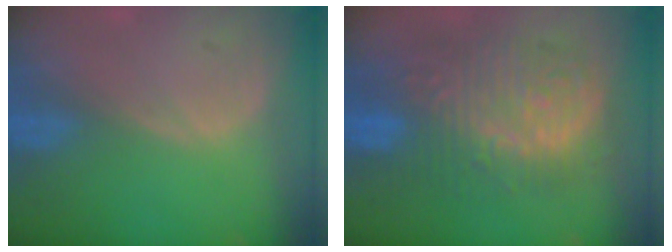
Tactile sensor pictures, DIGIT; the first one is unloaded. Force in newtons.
{"total": 12.8, "press": 12.7, "slide": 1.2}